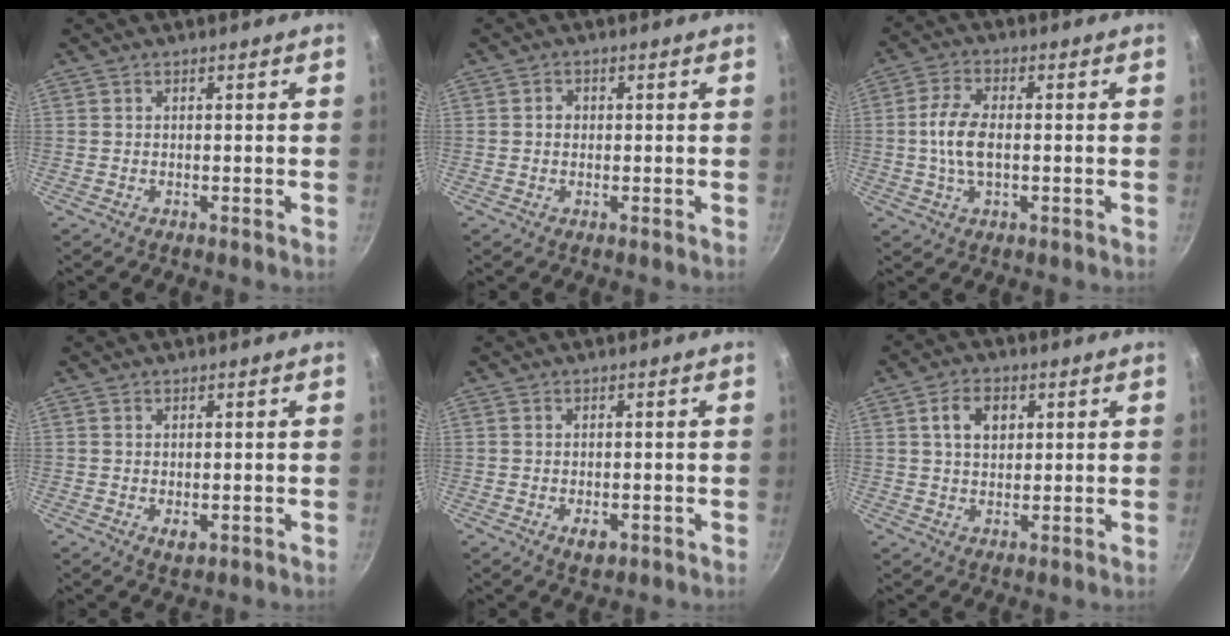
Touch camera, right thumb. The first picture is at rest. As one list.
[{"total": 1.3, "force": [-0.1, 1.1, 0.6], "torque": [-0.007, 0.004, -0.003]}, {"total": 7.5, "force": [-0.4, 4.0, 6.3], "torque": [-0.127, 0.012, -0.012]}, {"total": 2.1, "force": [-0.2, 1.3, 1.6], "torque": [-0.026, -0.007, -0.002]}, {"total": 3.0, "force": [-1.0, 1.7, 2.2], "torque": [-0.031, -0.001, -0.011]}, {"total": 6.0, "force": [1.9, 4.2, 3.9], "torque": [-0.050, 0.001, 0.031]}]